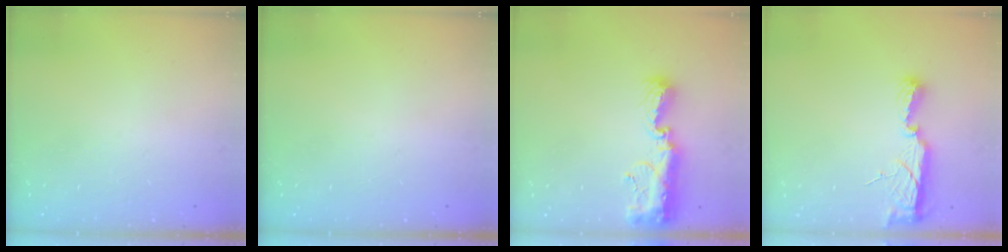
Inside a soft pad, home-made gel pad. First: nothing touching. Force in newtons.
{"total": 0.0}
{"total": 12.1, "press": 12.0, "slide": 0.9}
{"total": 10.6, "press": 9.3, "slide": 5.2}